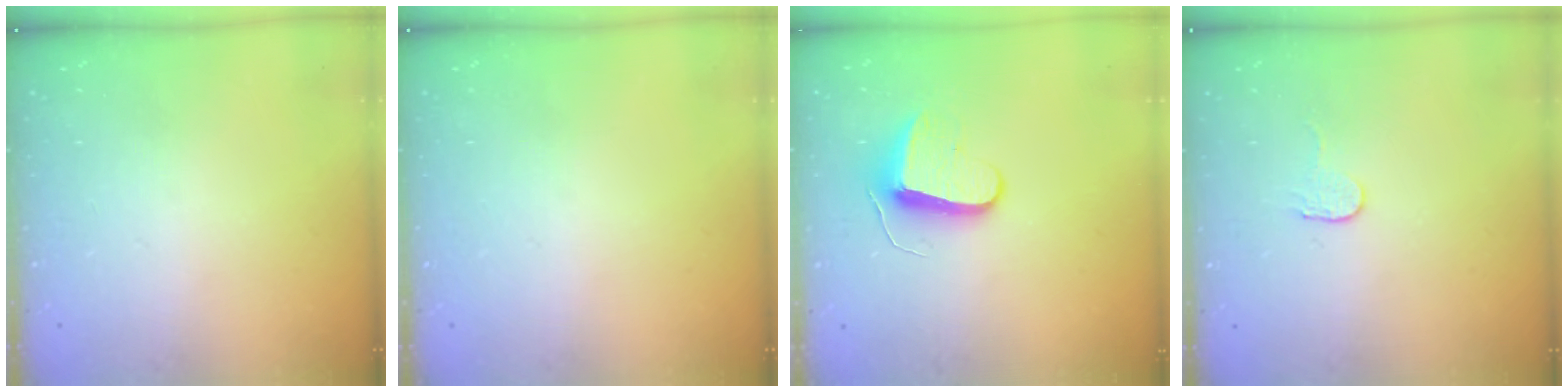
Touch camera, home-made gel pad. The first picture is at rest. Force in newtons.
{"total": 0.0}
{"total": 8.8, "press": 8.8, "slide": 0.2}
{"total": 2.7, "press": 2.7, "slide": 0.2}